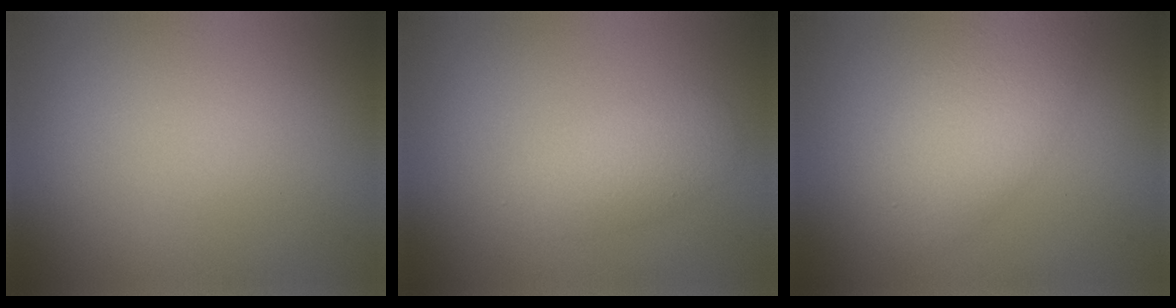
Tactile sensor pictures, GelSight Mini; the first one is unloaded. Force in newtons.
{"total": 2.5, "press": 2.5, "slide": 0.0}
{"total": 4.7, "press": 4.7, "slide": 0.5}